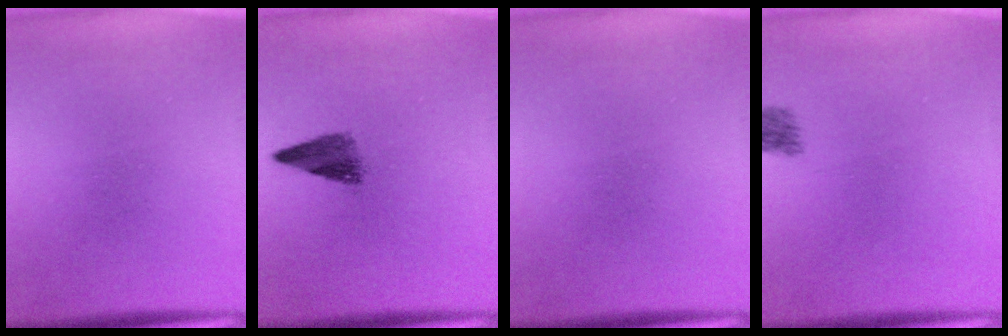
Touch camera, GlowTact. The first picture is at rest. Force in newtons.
{"total": 3.5}
{"total": 0.0}
{"total": 2.1}